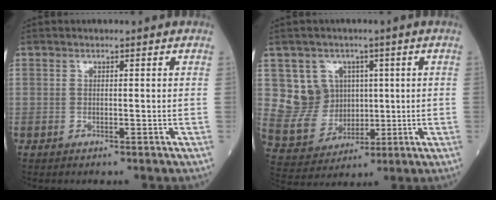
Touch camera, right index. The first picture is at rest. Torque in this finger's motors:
{"motor_torque": [0.06, 0.10, 0.02, 0.01]}